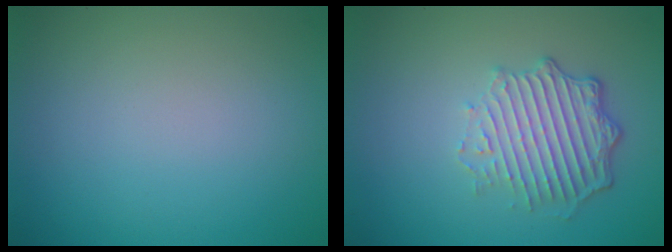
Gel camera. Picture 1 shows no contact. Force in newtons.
{"total": 4.9, "press": 3.7, "slide": 3.2}